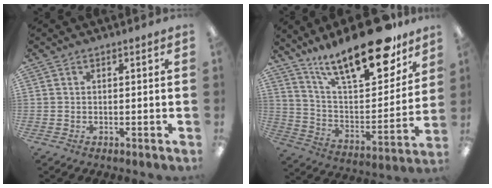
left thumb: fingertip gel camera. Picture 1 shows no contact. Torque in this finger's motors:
{"motor_torque": [0.83, 0.86, 1.42, -1.35, 0.25]}